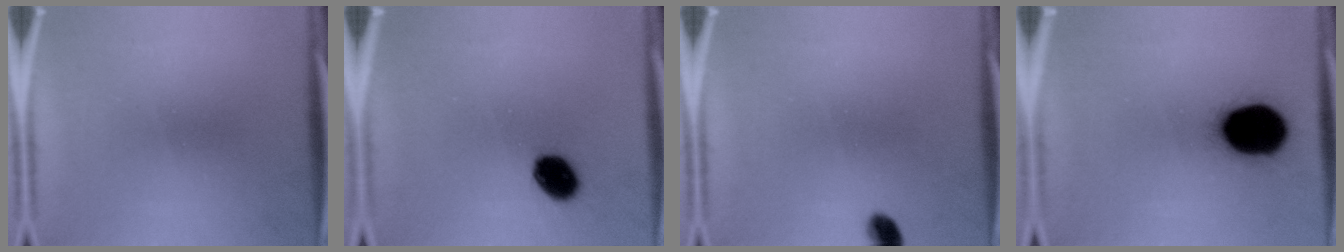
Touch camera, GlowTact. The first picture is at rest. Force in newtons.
{"total": 7.5}
{"total": 2.9}
{"total": 19.6}